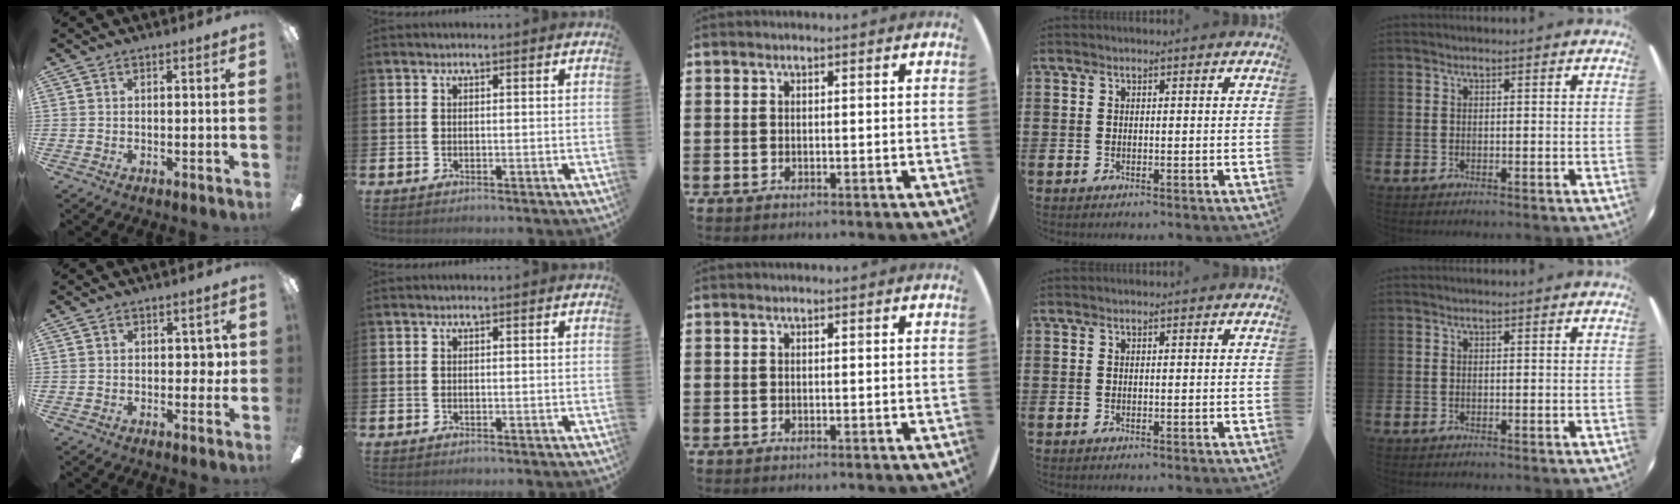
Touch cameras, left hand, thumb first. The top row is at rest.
{"thumb": {"total": 3.4, "force": [0.1, 2.3, 2.5], "torque": [-0.031, 0.004, -0.003]}}